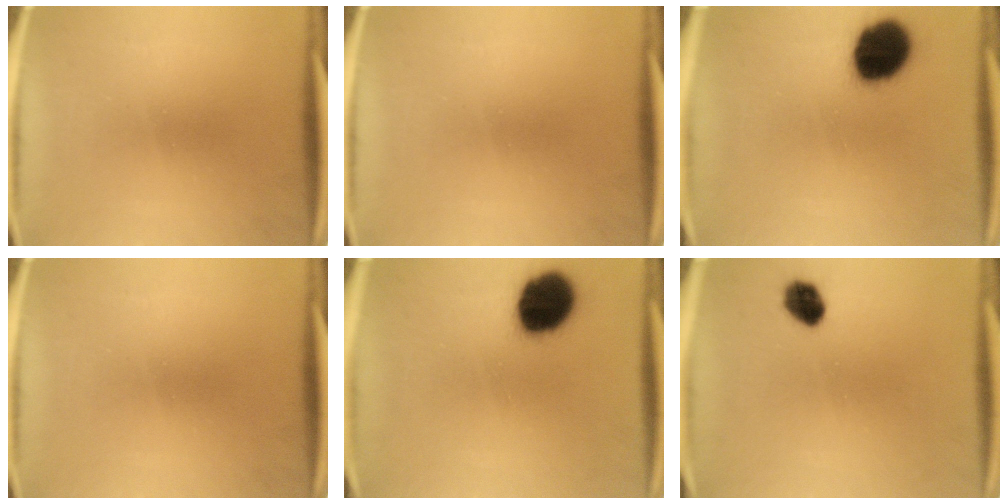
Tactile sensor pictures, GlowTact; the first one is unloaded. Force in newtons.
{"total": 0.0}
{"total": 15.9}
{"total": 0.0}
{"total": 15.9}
{"total": 5.5}